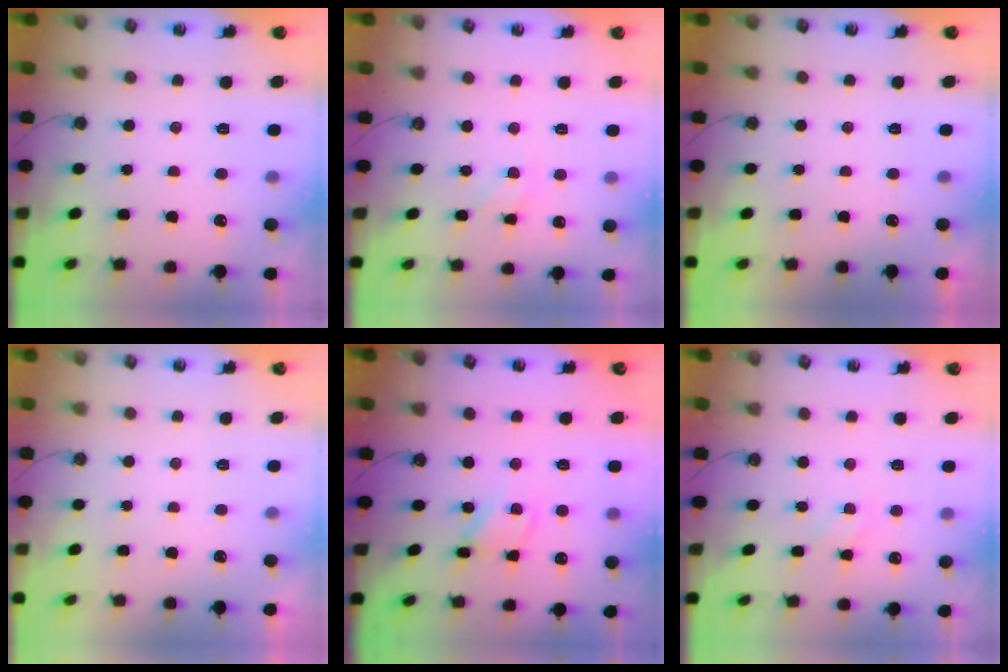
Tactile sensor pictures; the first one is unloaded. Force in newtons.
{"total": 2.2, "press": 2.2, "slide": 0.2}
{"total": 0.0}
{"total": 0.0}
{"total": 3.7, "press": 3.7, "slide": 0.2}
{"total": 1.6, "press": 1.6, "slide": 0.3}